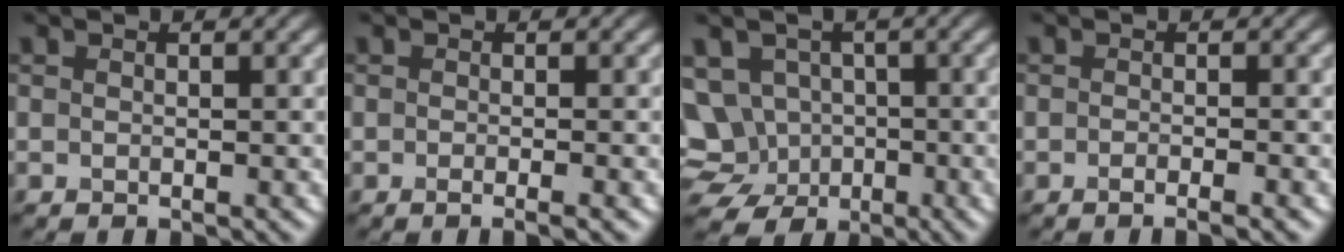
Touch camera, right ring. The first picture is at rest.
{"total": 1.8, "force": [-0.6, 0.5, 1.6], "torque": [-0.017, -0.005, -0.012]}
{"total": 8.8, "force": [-2.3, 7.8, 3.6], "torque": [-0.053, -0.003, -0.062]}
{"total": 1.8, "force": [-0.9, 0.4, 1.4], "torque": [-0.015, 0.000, -0.016]}